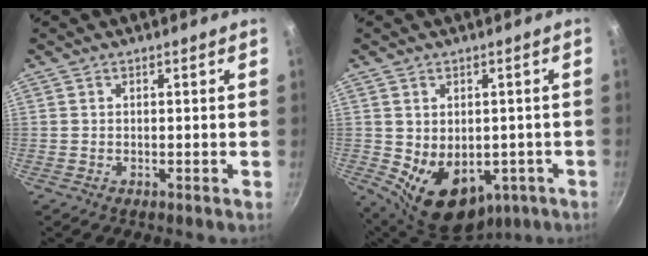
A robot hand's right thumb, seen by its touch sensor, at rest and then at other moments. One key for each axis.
{"total": 12.9, "fx": -2.7, "fy": 9.2, "fz": 8.6, "tx": -0.101, "ty": -0.010, "tz": -0.008}